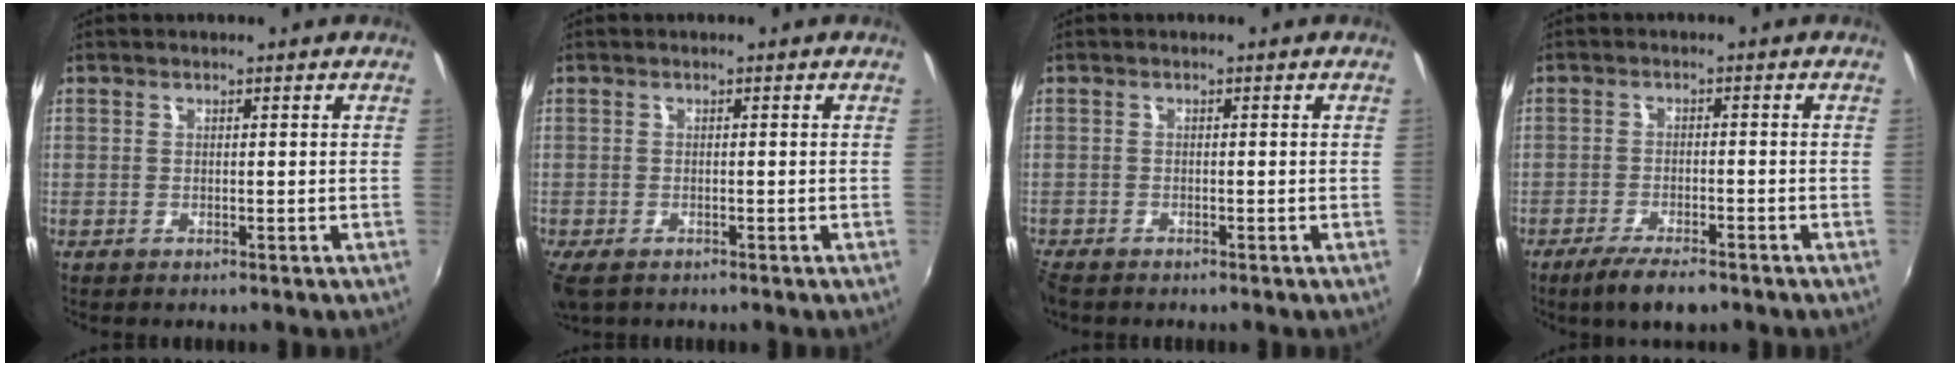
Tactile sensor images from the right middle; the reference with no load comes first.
{"total": 4.1, "force": [-2.7, 2.0, 2.4], "torque": [-0.055, -0.019, -0.045]}
{"total": 2.8, "force": [-2.5, 0.9, 1.0], "torque": [-0.028, -0.015, -0.049]}
{"total": 6.6, "force": [-5.0, 1.4, 4.1], "torque": [-0.095, -0.014, -0.086]}